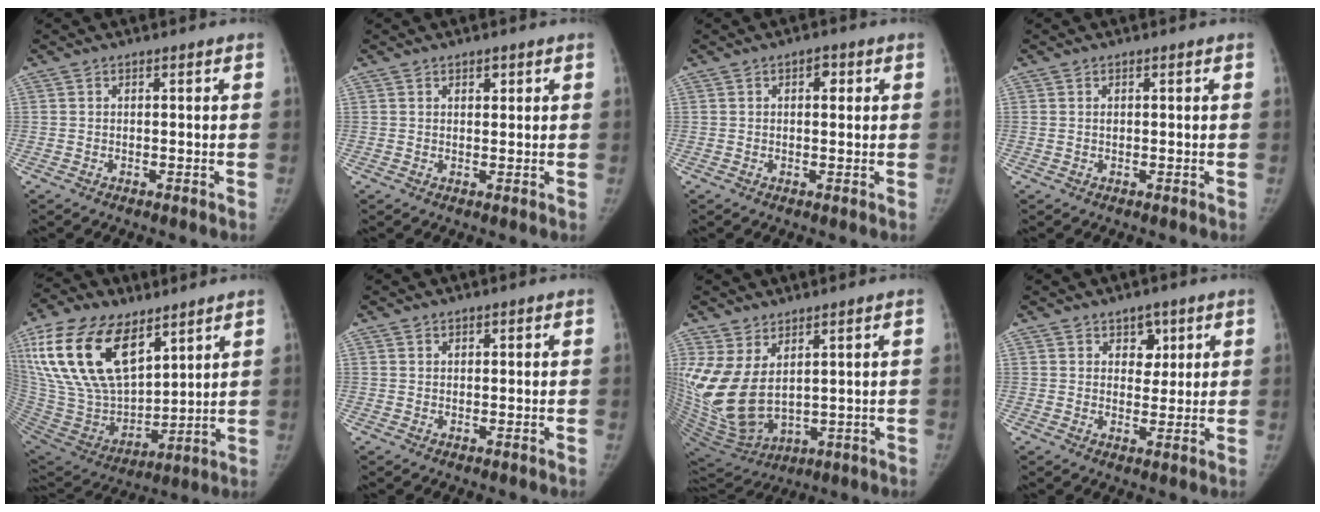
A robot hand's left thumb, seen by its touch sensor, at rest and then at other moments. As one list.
[{"total": 1.7, "force": [1.0, 1.0, 0.9], "torque": [-0.002, -0.005, 0.015]}, {"total": 2.6, "force": [0.9, 1.5, 1.9], "torque": [-0.015, 0.000, 0.009]}, {"total": 0.7, "force": [0.3, 0.5, 0.4], "torque": [-0.005, -0.001, 0.005]}, {"total": 26.8, "force": [13.8, 14.4, 17.8], "torque": [-0.353, -0.035, 0.268]}, {"total": 0.9, "force": [0.6, 0.6, 0.1], "torque": [0.010, -0.003, 0.006]}, {"total": 14.1, "force": [4.2, 7.9, 10.9], "torque": [-0.230, -0.033, 0.110]}, {"total": 4.5, "force": [2.4, 3.2, 2.1], "torque": [0.002, -0.014, 0.037]}]